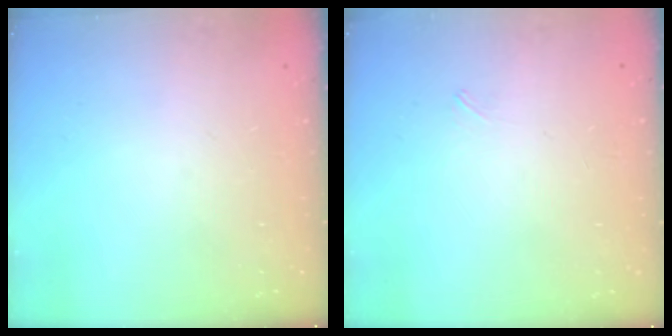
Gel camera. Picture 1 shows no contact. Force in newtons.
{"total": 2.8, "press": 2.7, "slide": 0.6}